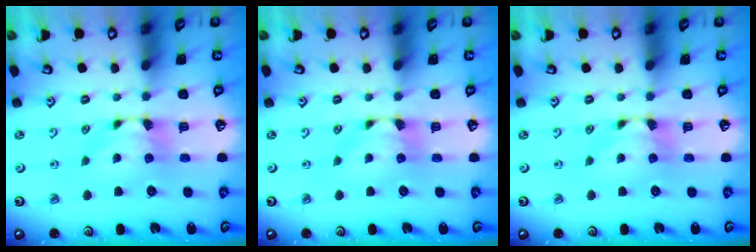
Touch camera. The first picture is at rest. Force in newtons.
{"total": 0.0}
{"total": 0.0}